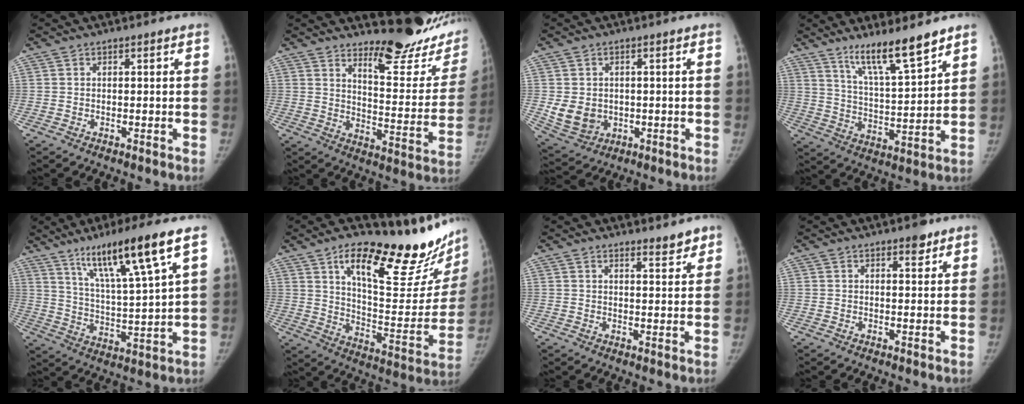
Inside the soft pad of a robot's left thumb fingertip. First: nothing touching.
{"total": 20.0, "force": [16.8, 5.4, 9.3], "torque": [-0.079, -0.163, 0.217]}
{"total": 7.3, "force": [-0.3, 6.2, 3.9], "torque": [-0.052, -0.008, 0.014]}
{"total": 12.0, "force": [9.0, 1.5, 7.7], "torque": [-0.123, -0.067, 0.165]}
{"total": 15.7, "force": [9.2, 0.8, 12.7], "torque": [-0.218, -0.045, 0.163]}
{"total": 26.7, "force": [18.2, 8.1, 17.8], "torque": [-0.206, -0.098, 0.275]}
{"total": 3.3, "force": [2.9, 0.9, 1.2], "torque": [-0.004, -0.023, 0.040]}
{"total": 2.7, "force": [1.9, 1.2, 1.6], "torque": [-0.010, -0.010, 0.025]}